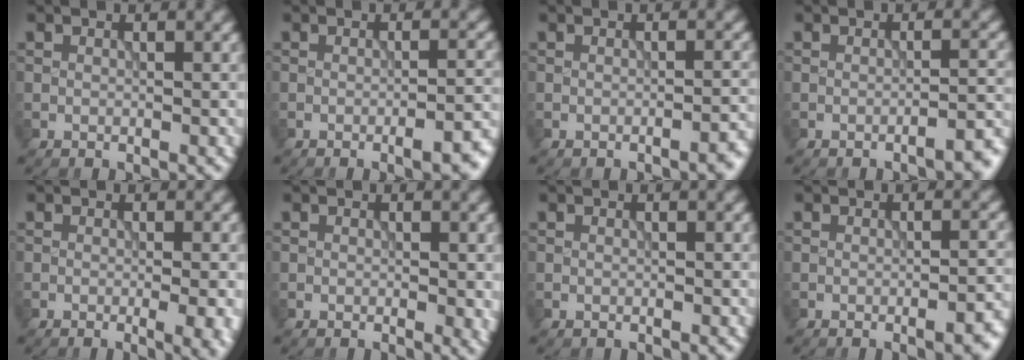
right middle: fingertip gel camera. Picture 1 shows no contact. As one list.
[{"total": 4.4, "force": [-2.1, 1.1, 3.7], "torque": [-0.044, 0.002, -0.028]}, {"total": 1.8, "force": [-1.1, 0.4, 1.4], "torque": [-0.012, 0.005, -0.020]}, {"total": 3.0, "force": [-2.0, 0.6, 2.1], "torque": [-0.019, 0.009, -0.035]}, {"total": 4.6, "force": [-0.9, 1.9, 4.1], "torque": [-0.030, -0.001, -0.007]}, {"total": 1.0, "force": [-0.1, 0.2, 1.0], "torque": [-0.011, -0.006, -0.003]}, {"total": 0.0}, {"total": 3.4, "force": [-1.6, 0.9, 2.9], "torque": [-0.034, 0.002, -0.023]}]